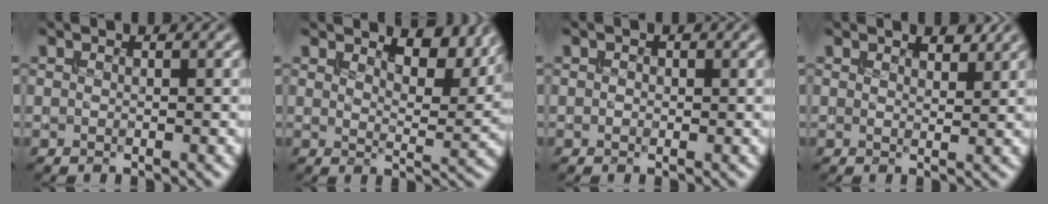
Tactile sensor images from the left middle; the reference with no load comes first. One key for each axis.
{"total": 6.1, "fx": 4.3, "fy": 2.2, "fz": 3.8, "tx": -0.054, "ty": -0.005, "tz": 0.060}
{"total": 0.5, "fx": 0.0, "fy": 0.4, "fz": 0.3, "tx": -0.007, "ty": 0.000, "tz": -0.003}
{"total": 1.6, "fx": 1.4, "fy": 0.4, "fz": 0.6, "tx": -0.011, "ty": -0.001, "tz": 0.021}